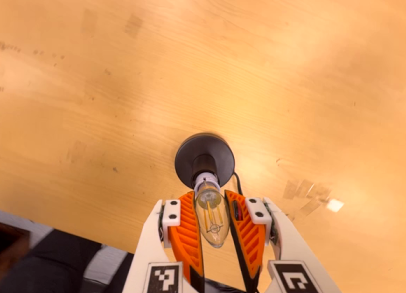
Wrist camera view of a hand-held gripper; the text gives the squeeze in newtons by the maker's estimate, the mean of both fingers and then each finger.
{"total": 15.2, "left": 14.5, "right": 15.8}